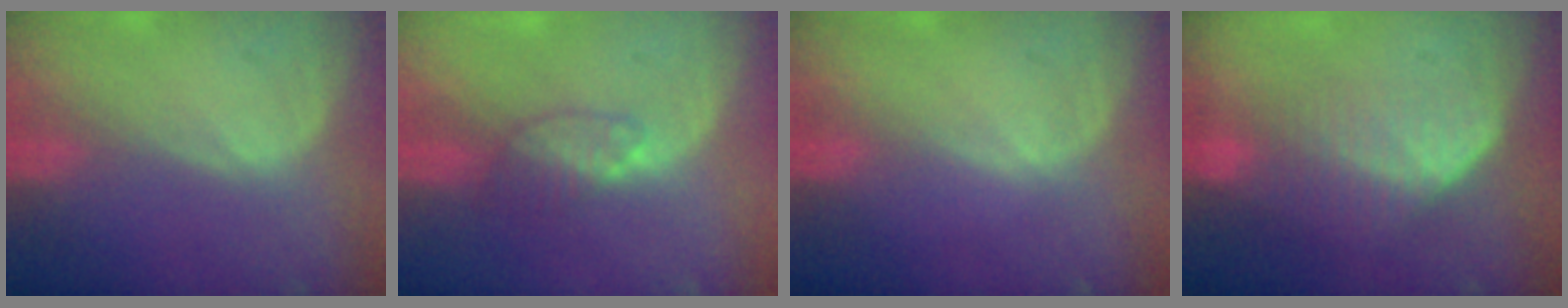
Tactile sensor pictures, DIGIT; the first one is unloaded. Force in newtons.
{"total": 3.4, "press": 3.2, "slide": 0.9}
{"total": 0.0}
{"total": 7.2, "press": 6.1, "slide": 3.8}